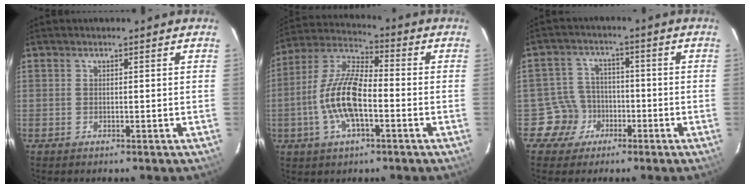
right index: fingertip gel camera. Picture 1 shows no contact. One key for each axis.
{"total": 13.1, "fx": -3.4, "fy": 4.8, "fz": 11.7, "tx": -0.243, "ty": 0.004, "tz": -0.068}
{"total": 6.2, "fx": -2.9, "fy": 5.5, "fz": -0.3, "tx": -0.005, "ty": 0.029, "tz": -0.048}